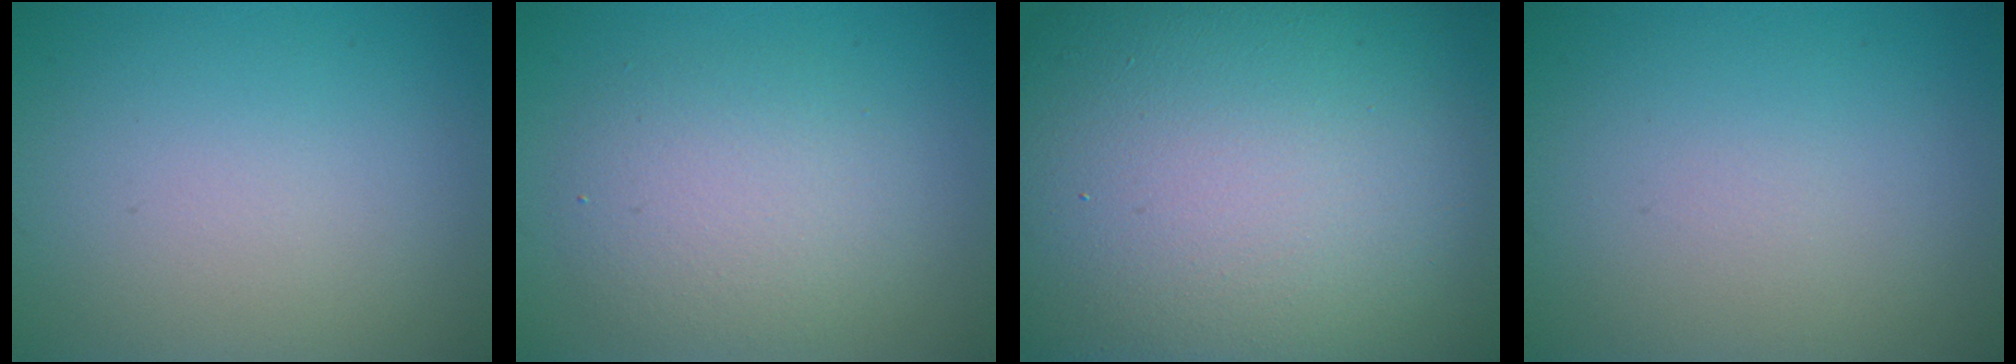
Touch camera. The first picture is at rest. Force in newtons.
{"total": 2.6, "press": 2.6, "slide": 0.3}
{"total": 25.5, "press": 25.5, "slide": 1.0}
{"total": 0.0}